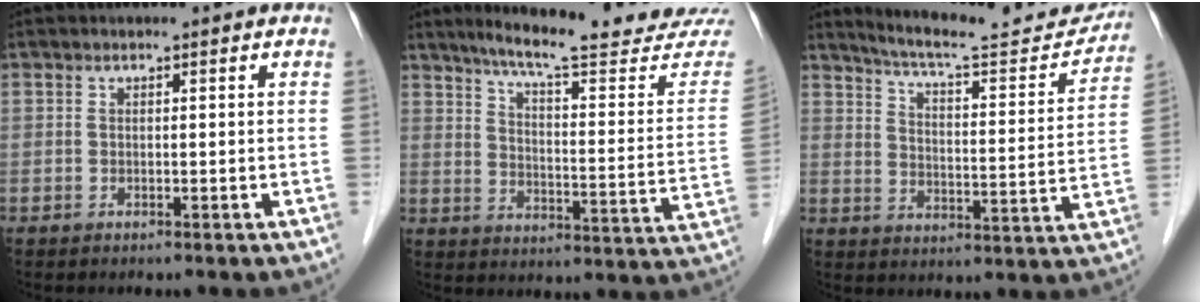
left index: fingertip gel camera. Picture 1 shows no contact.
{"total": 22.0, "force": [20.0, 0.7, 9.2], "torque": [-0.127, -0.078, 0.251]}
{"total": 17.3, "force": [16.4, 1.8, 5.3], "torque": [-0.077, -0.031, 0.219]}